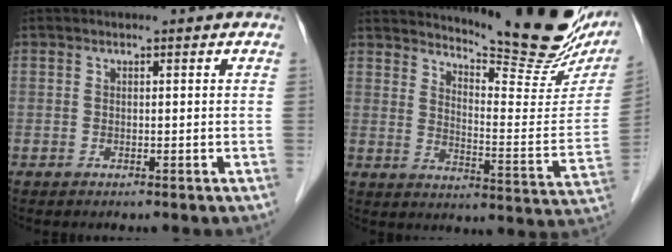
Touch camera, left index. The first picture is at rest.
{"total": 23.0, "force": [19.4, 3.7, 11.8], "torque": [-0.169, -0.065, 0.243]}